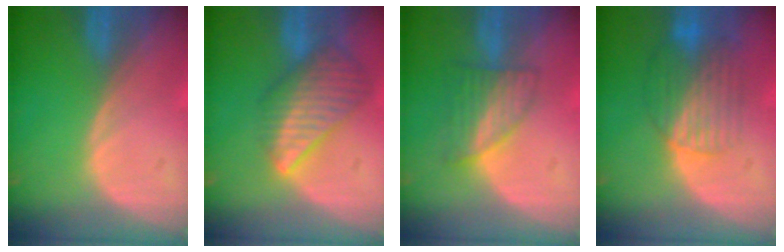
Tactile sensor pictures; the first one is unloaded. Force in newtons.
{"total": 8.7, "press": 7.6, "slide": 4.4}
{"total": 6.1, "press": 5.6, "slide": 2.4}
{"total": 8.1, "press": 7.4, "slide": 3.2}